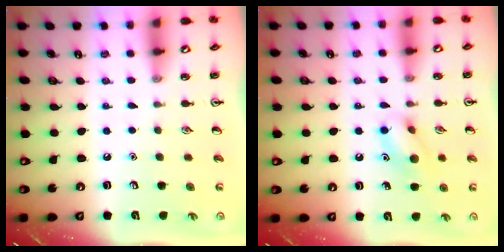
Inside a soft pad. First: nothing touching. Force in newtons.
{"total": 10.5, "press": 10.5, "slide": 0.7}